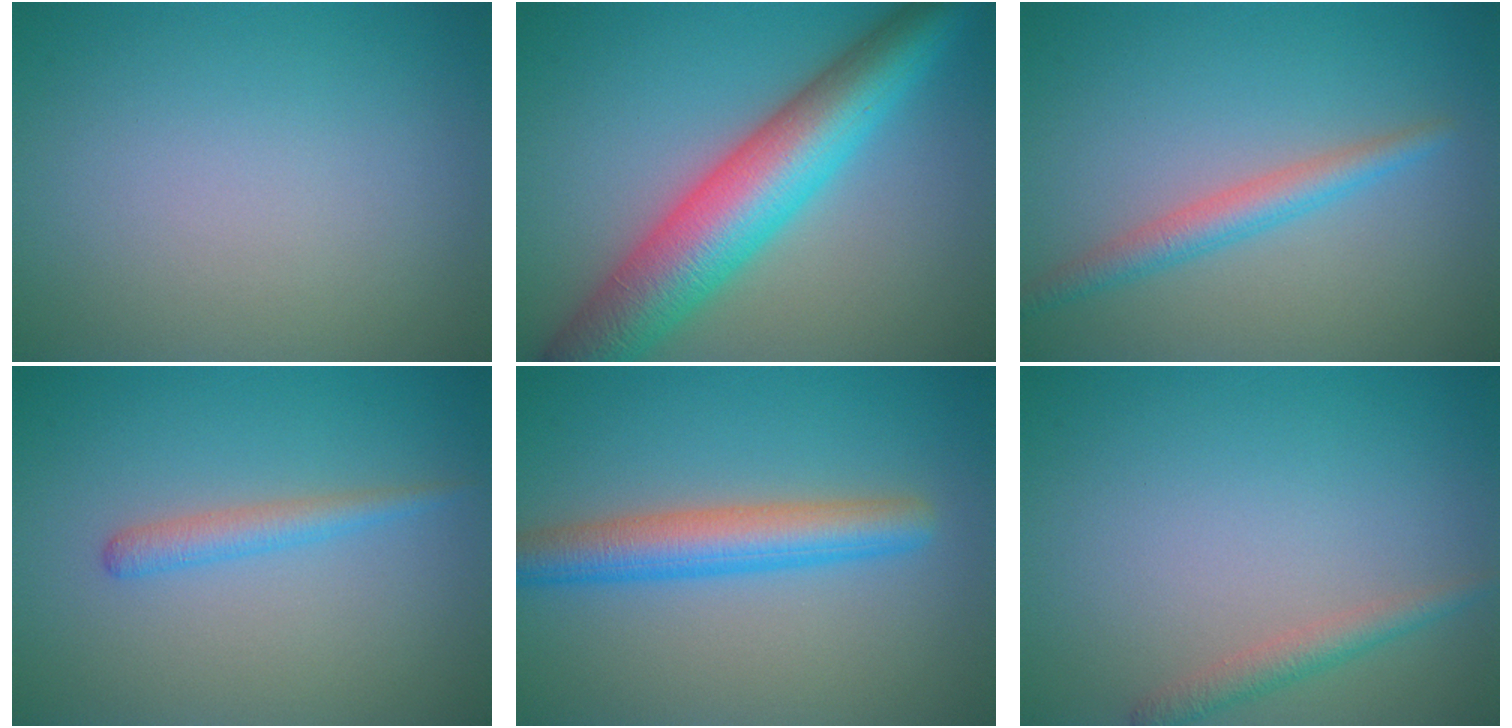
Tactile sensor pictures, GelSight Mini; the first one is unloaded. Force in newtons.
{"total": 10.0, "press": 10.0, "slide": 0.1}
{"total": 2.6, "press": 2.6, "slide": 0.1}
{"total": 1.8, "press": 1.8, "slide": 0.1}
{"total": 4.7, "press": 4.7, "slide": 0.2}
{"total": 1.8, "press": 1.8, "slide": 0.1}